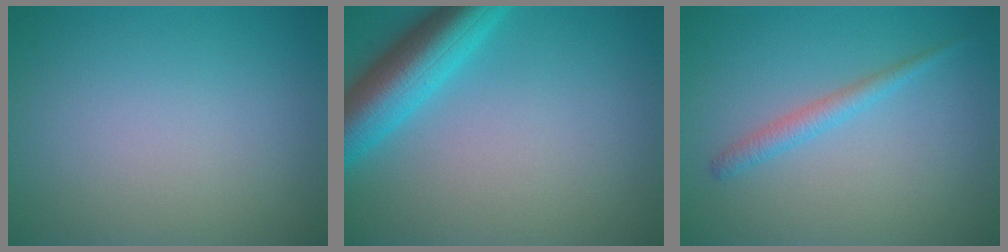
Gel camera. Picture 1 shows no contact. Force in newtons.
{"total": 6.6, "press": 6.6, "slide": 0.3}
{"total": 1.7, "press": 1.7, "slide": 0.2}